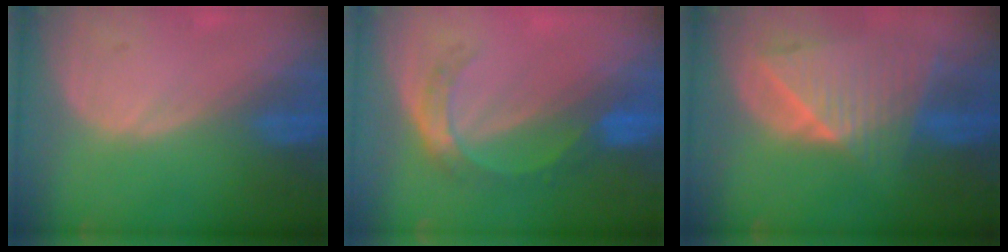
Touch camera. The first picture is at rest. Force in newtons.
{"total": 5.4, "press": 4.7, "slide": 2.5}
{"total": 9.0, "press": 8.0, "slide": 4.2}